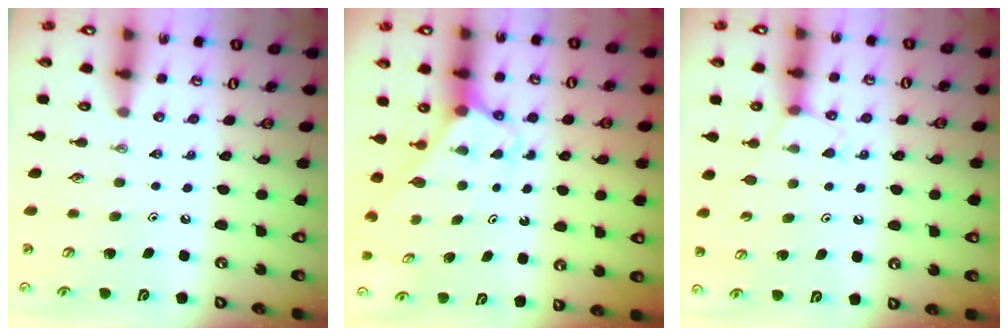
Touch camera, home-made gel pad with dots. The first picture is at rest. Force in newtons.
{"total": 2.6, "press": 2.6, "slide": 0.2}
{"total": 4.9, "press": 4.9, "slide": 0.6}